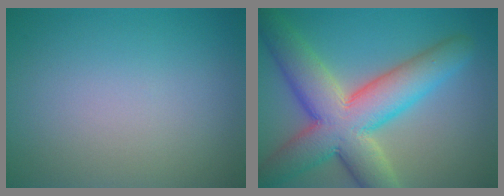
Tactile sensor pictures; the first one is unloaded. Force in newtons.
{"total": 10.9, "press": 10.9, "slide": 0.6}